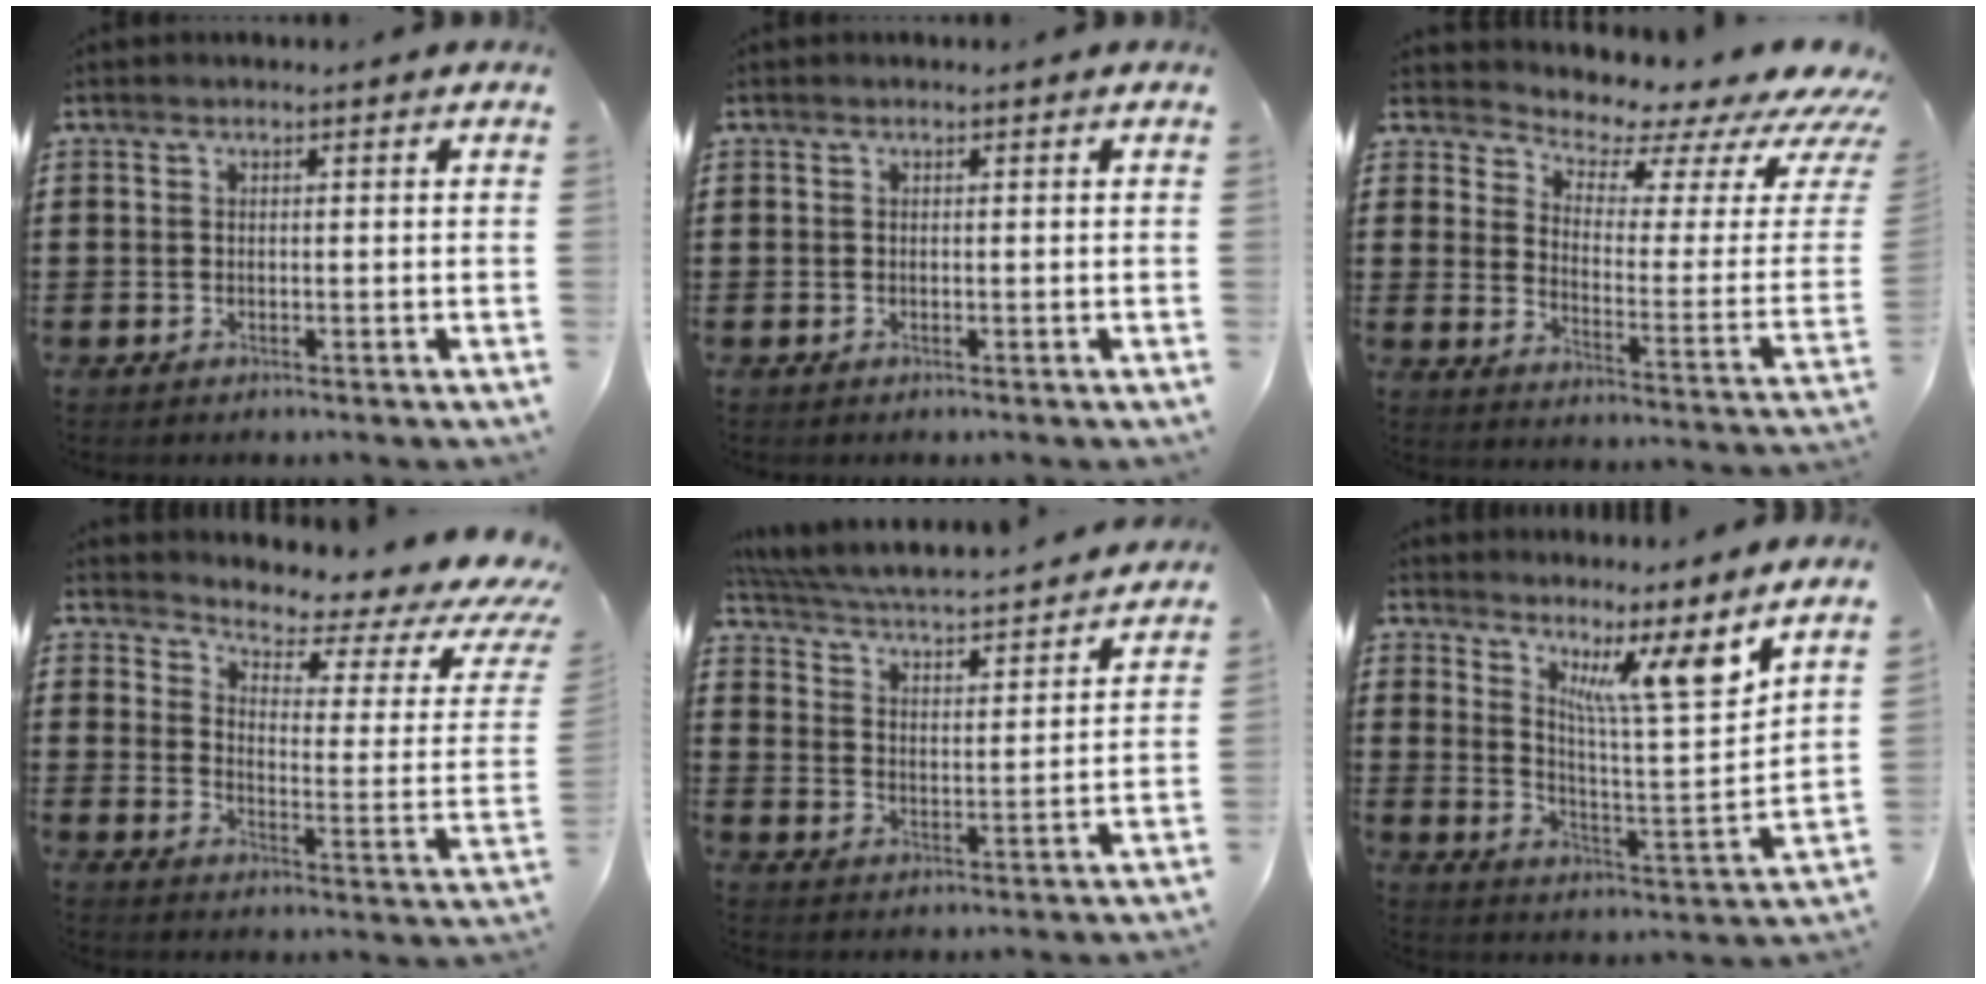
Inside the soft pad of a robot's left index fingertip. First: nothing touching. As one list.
[{"total": 0.0}, {"total": 4.8, "force": [4.3, 1.5, 1.6], "torque": [-0.033, -0.050, 0.064]}, {"total": 4.1, "force": [3.4, 1.0, 2.2], "torque": [-0.048, -0.039, 0.047]}, {"total": 3.8, "force": [3.6, -0.1, 1.2], "torque": [-0.045, -0.037, 0.052]}, {"total": 9.1, "force": [6.3, 0.6, 6.5], "torque": [-0.113, -0.045, 0.104]}]